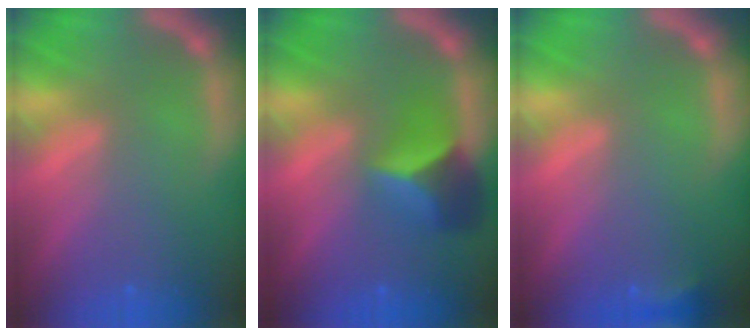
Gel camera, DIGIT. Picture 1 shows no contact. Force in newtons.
{"total": 4.9}
{"total": 1.9}